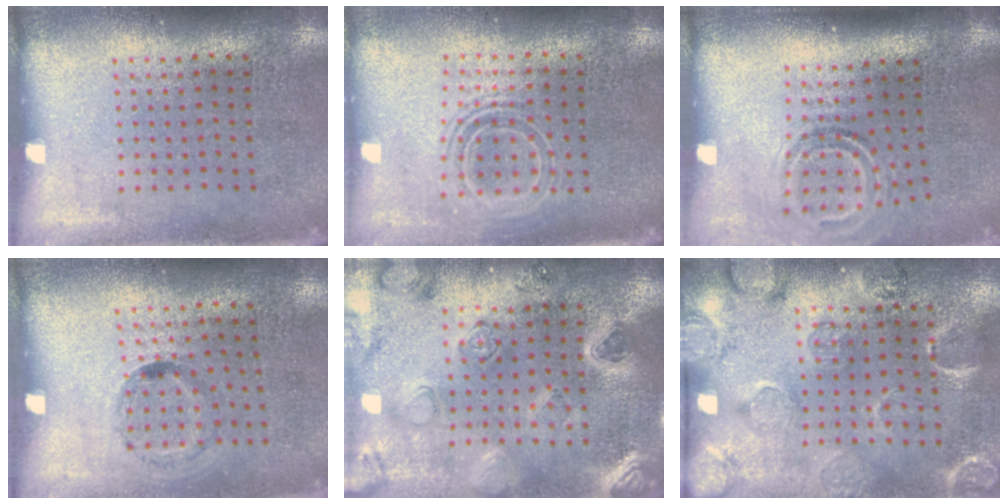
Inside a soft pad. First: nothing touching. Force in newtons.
{"total": 1.8, "press": 1.3, "slide": 1.1}
{"total": 1.9, "press": 1.2, "slide": 1.5}
{"total": 1.3, "press": 0.7, "slide": 1.1}
{"total": 2.2, "press": 2.2, "slide": 0.5}
{"total": 2.6, "press": 1.9, "slide": 1.8}